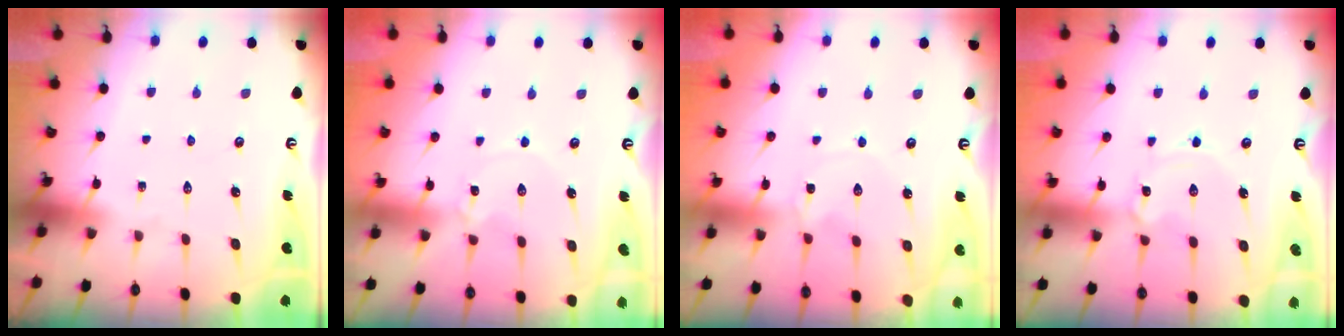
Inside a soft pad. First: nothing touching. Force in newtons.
{"total": 1.1, "press": 1.1, "slide": 0.1}
{"total": 0.0}
{"total": 1.3, "press": 1.3, "slide": 0.0}